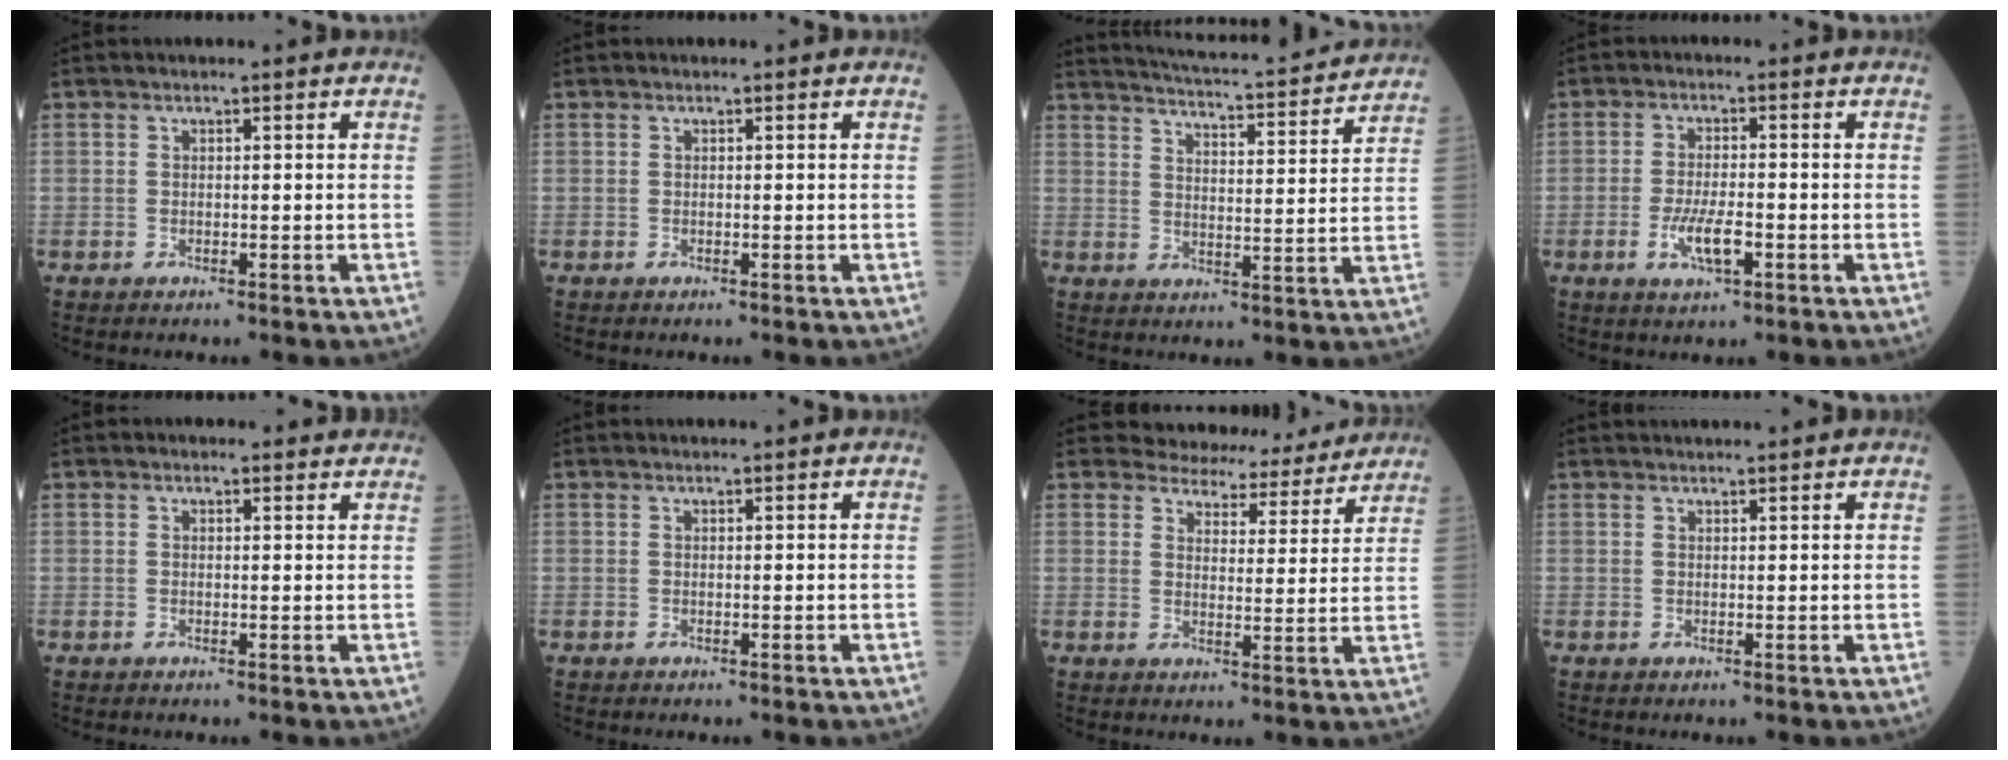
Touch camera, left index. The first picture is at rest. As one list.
[{"total": 0.0}, {"total": 17.7, "force": [16.7, 1.2, 5.8], "torque": [-0.098, -0.013, 0.219]}, {"total": 5.0, "force": [-1.9, 1.2, 4.5], "torque": [-0.092, -0.005, -0.033]}, {"total": 1.8, "force": [1.7, 0.6, 0.0], "torque": [-0.004, -0.001, 0.011]}, {"total": 1.2, "force": [1.2, -0.1, 0.3], "torque": [-0.003, 0.012, 0.020]}, {"total": 11.9, "force": [11.4, 3.3, 1.2], "torque": [0.003, -0.008, 0.126]}, {"total": 4.0, "force": [3.9, 0.0, 1.0], "torque": [-0.010, 0.029, 0.054]}]